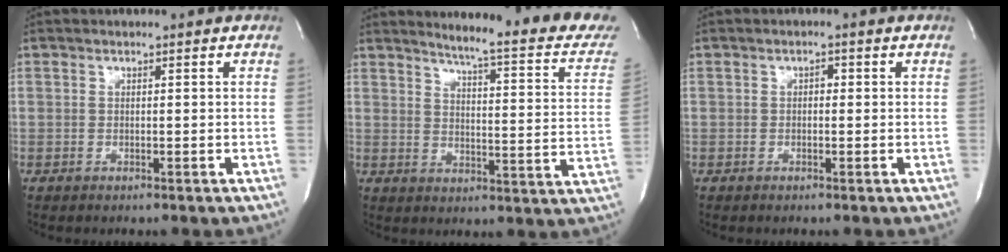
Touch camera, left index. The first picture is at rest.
{"total": 18.8, "force": [16.8, 1.3, 8.4], "torque": [-0.104, -0.068, 0.191]}
{"total": 1.0, "force": [0.0, 0.6, 0.8], "torque": [-0.008, 0.005, -0.003]}